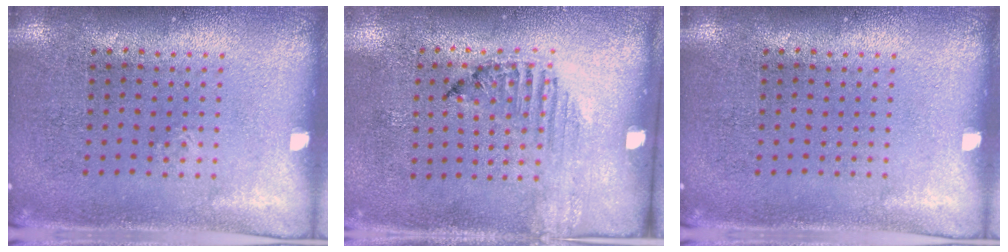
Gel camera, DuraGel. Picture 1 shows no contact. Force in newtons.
{"total": 1.2, "press": 1.2, "slide": 0.4}
{"total": 0.0}